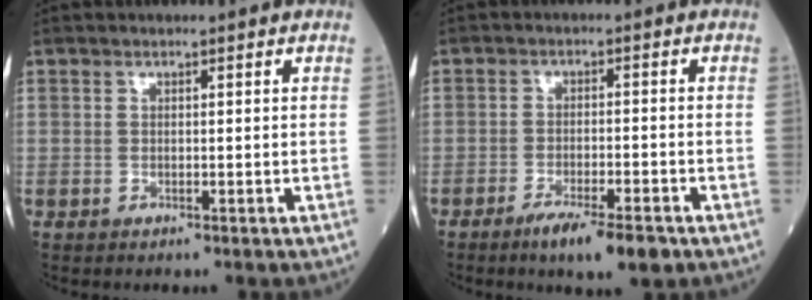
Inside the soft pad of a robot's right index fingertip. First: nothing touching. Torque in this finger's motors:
{"motor_torque": [0.43, -0.35, 0.07, 0.08]}